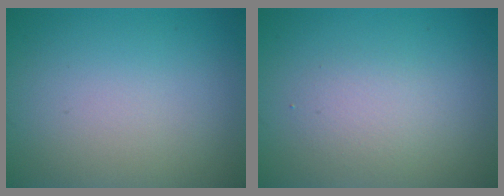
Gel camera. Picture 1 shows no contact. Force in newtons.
{"total": 1.8, "press": 1.8, "slide": 0.1}